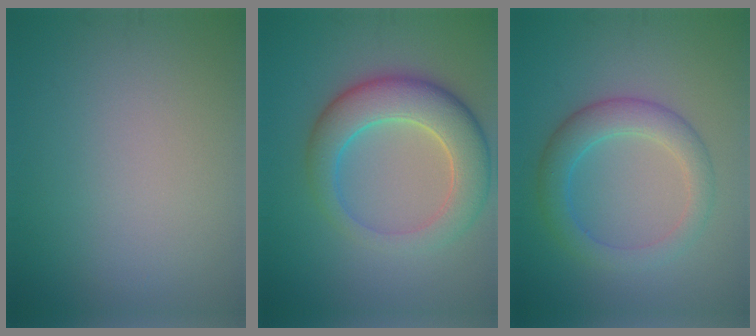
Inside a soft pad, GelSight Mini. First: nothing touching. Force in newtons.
{"total": 7.0, "press": 6.9, "slide": 0.7}
{"total": 4.1, "press": 4.1, "slide": 0.2}